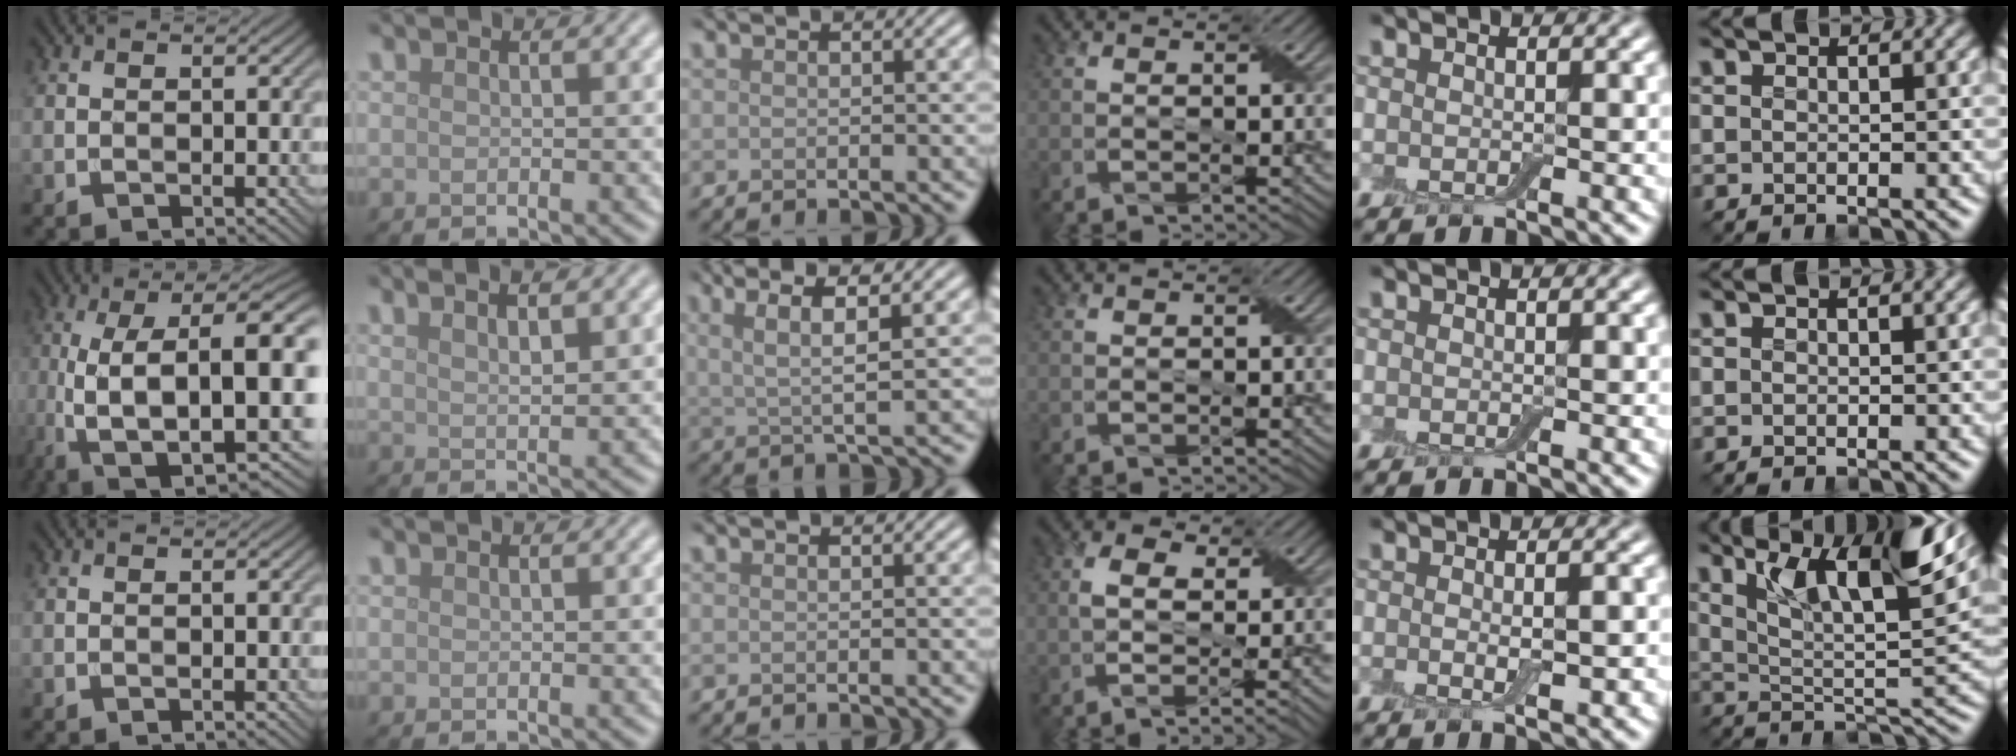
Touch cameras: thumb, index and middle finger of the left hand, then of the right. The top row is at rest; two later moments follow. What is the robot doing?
{"motion": "peel", "object": "bubble wrap"}